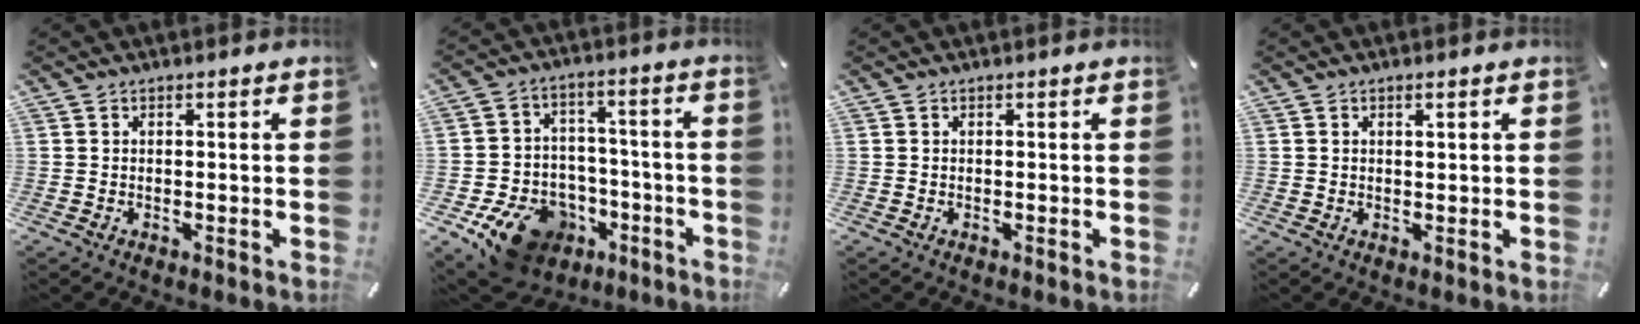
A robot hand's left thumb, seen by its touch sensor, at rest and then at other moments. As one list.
[{"total": 14.3, "force": [-8.1, 10.1, 6.1], "torque": [-0.090, 0.058, -0.129]}, {"total": 0.0}, {"total": 0.9, "force": [0.5, 0.2, 0.8], "torque": [-0.016, 0.000, 0.008]}]